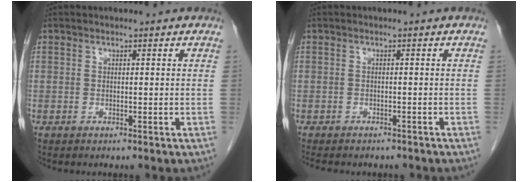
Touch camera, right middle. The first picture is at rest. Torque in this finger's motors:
{"motor_torque": [0.43, -0.32, 0.04, 0.04]}